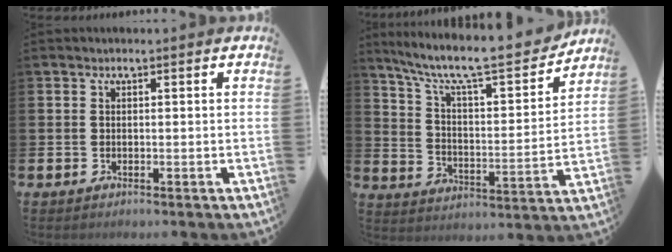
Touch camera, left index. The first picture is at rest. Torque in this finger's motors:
{"motor_torque": [0.06, -0.88, 0.83, 0.21]}